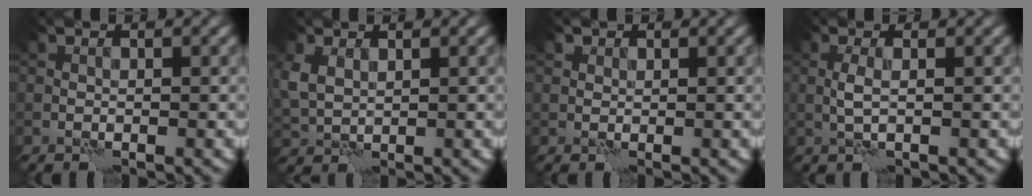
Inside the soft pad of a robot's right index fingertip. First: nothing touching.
{"total": 2.4, "force": [1.2, 1.6, 1.4], "torque": [-0.043, 0.000, 0.026]}
{"total": 0.9, "force": [0.7, 0.6, 0.0], "torque": [0.002, -0.004, 0.004]}
{"total": 1.1, "force": [0.2, -0.1, 1.1], "torque": [-0.027, 0.002, 0.001]}